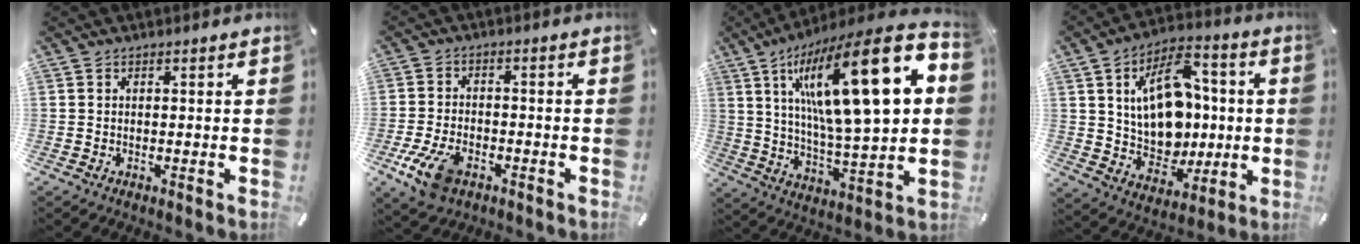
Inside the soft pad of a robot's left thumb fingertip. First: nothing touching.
{"total": 9.2, "force": [-4.6, 5.3, 6.0], "torque": [-0.141, 0.009, -0.087]}
{"total": 28.8, "force": [10.1, 8.3, 25.6], "torque": [-0.441, -0.066, 0.150]}
{"total": 17.6, "force": [3.3, 13.1, 11.2], "torque": [-0.172, -0.010, 0.068]}